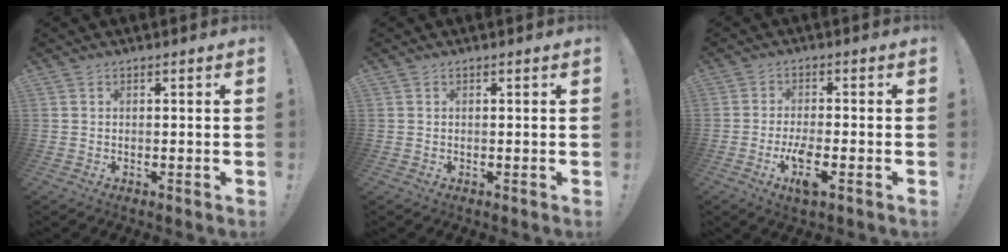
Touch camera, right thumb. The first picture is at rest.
{"total": 0.0}
{"total": 7.2, "force": [-2.9, 2.0, 6.3], "torque": [-0.122, 0.005, -0.046]}